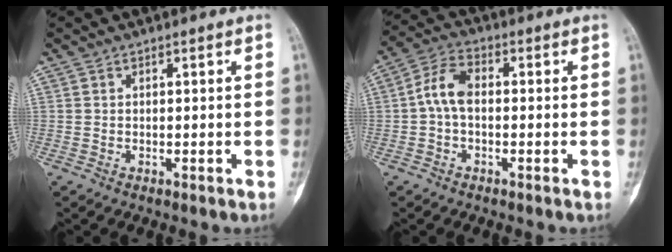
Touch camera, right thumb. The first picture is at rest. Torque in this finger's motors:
{"motor_torque": [0.03, 0.03, 0.20, -0.20, 0.04]}